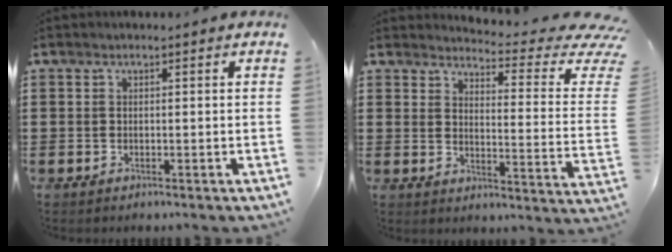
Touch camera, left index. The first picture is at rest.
{"total": 4.6, "force": [3.8, -0.1, 2.5], "torque": [-0.045, -0.042, 0.055]}